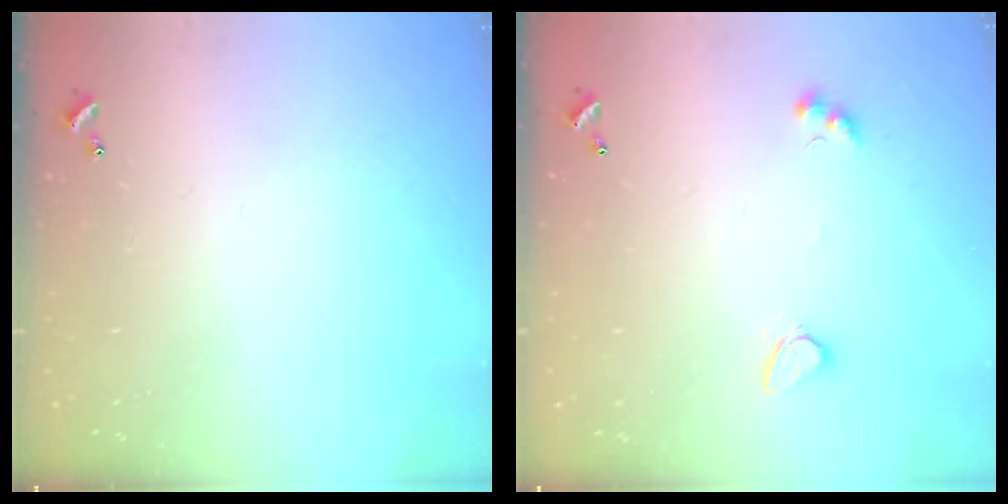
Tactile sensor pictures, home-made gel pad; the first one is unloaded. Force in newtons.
{"total": 3.2, "press": 3.1, "slide": 0.9}